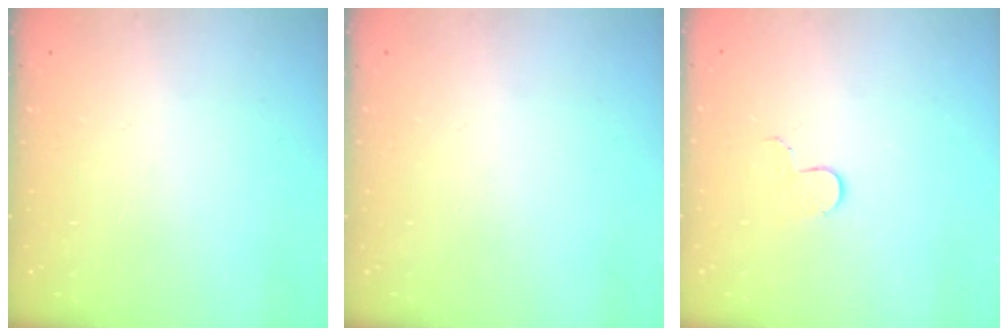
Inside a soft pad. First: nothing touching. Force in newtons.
{"total": 0.0}
{"total": 3.3, "press": 3.3, "slide": 0.3}